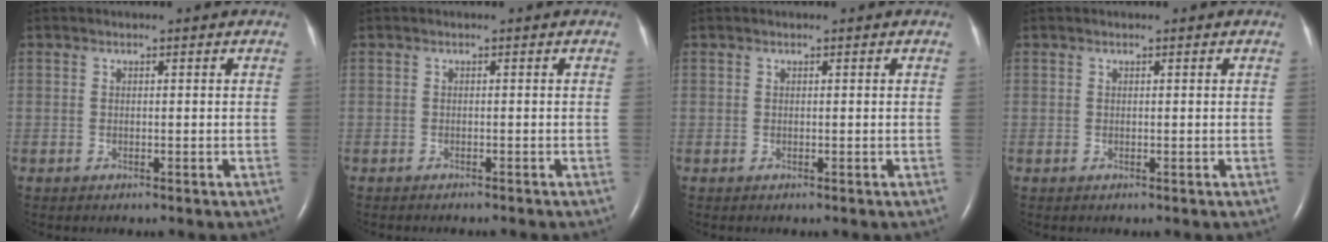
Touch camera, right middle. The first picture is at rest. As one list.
[{"total": 2.1, "force": [-1.9, 0.1, 1.0], "torque": [-0.018, -0.004, -0.018]}, {"total": 0.0}, {"total": 0.0}]